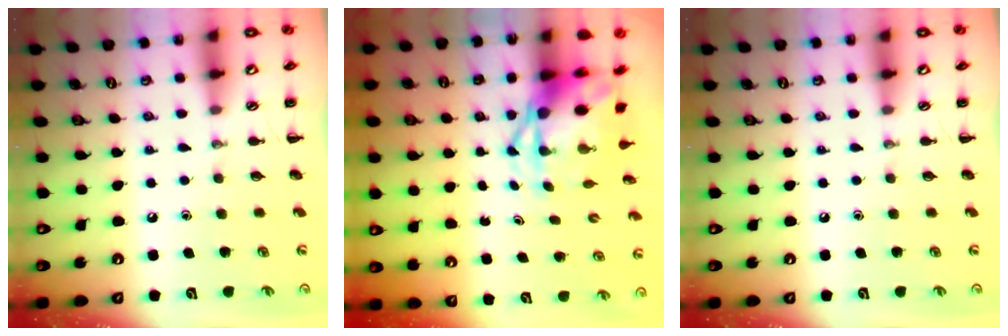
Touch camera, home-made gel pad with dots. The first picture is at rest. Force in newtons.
{"total": 5.4, "press": 5.2, "slide": 1.2}
{"total": 0.0}